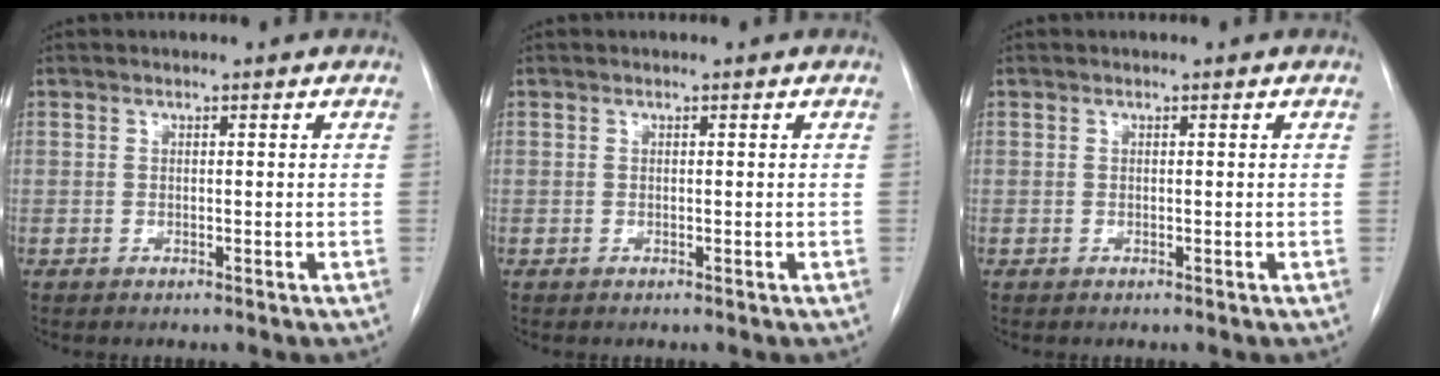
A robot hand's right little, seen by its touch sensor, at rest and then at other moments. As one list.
[{"total": 0.0}, {"total": 0.0}]